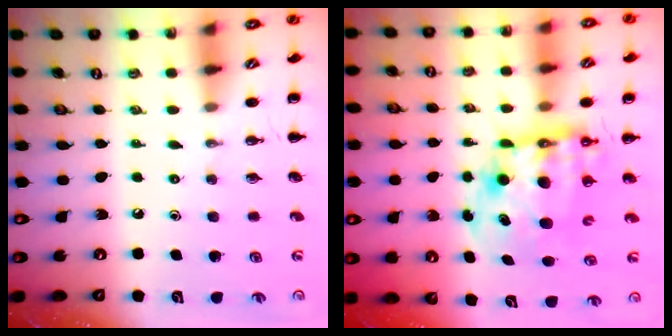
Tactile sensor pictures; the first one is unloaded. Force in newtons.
{"total": 12.1, "press": 11.7, "slide": 3.1}